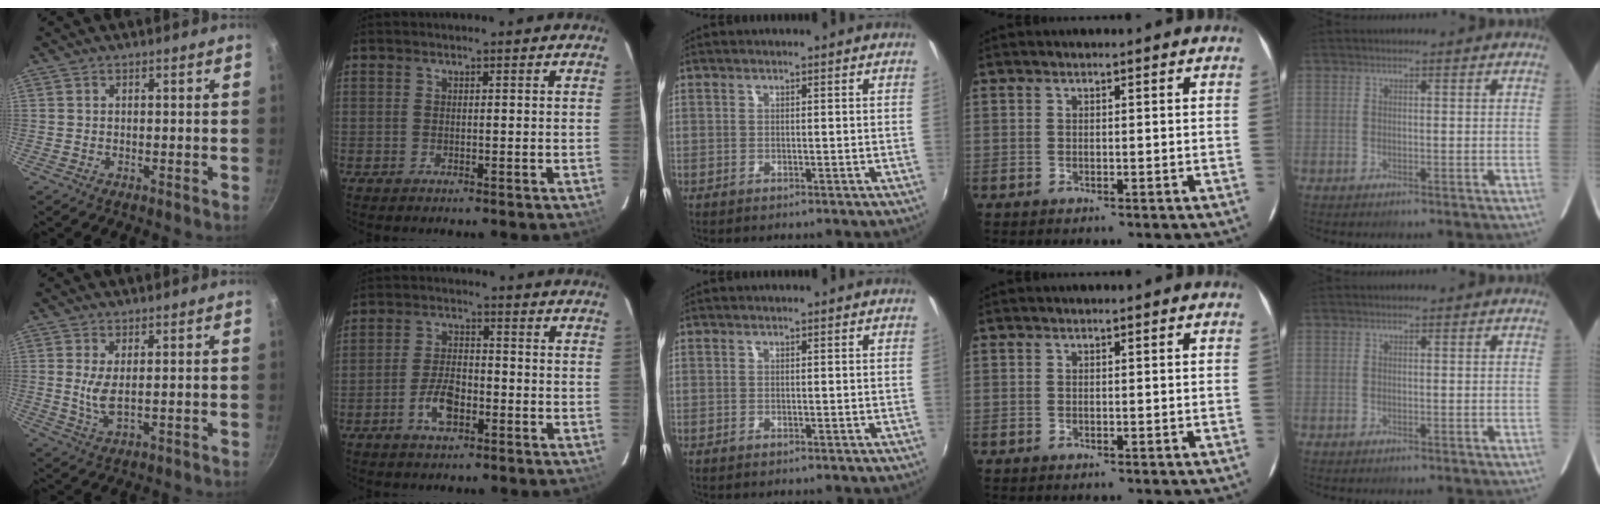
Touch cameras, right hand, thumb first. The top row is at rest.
{"thumb": {"total": 4.5, "force": [0.8, 1.7, 4.1], "torque": [-0.086, -0.010, 0.019]}, "index": {"total": 6.7, "force": [-3.2, 3.4, 4.9], "torque": [-0.102, 0.005, -0.054]}}